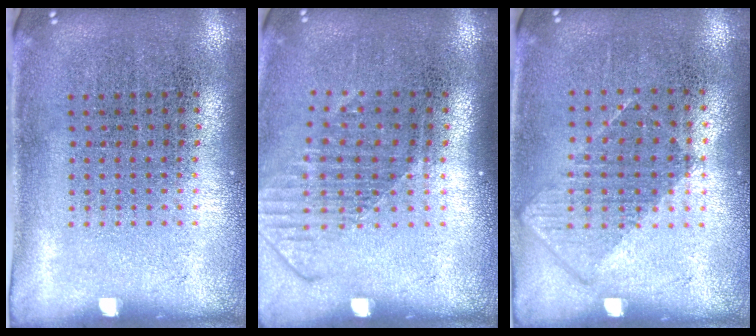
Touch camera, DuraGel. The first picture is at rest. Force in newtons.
{"total": 1.6, "press": 1.2, "slide": 1.0}
{"total": 0.8, "press": 0.8, "slide": 0.3}